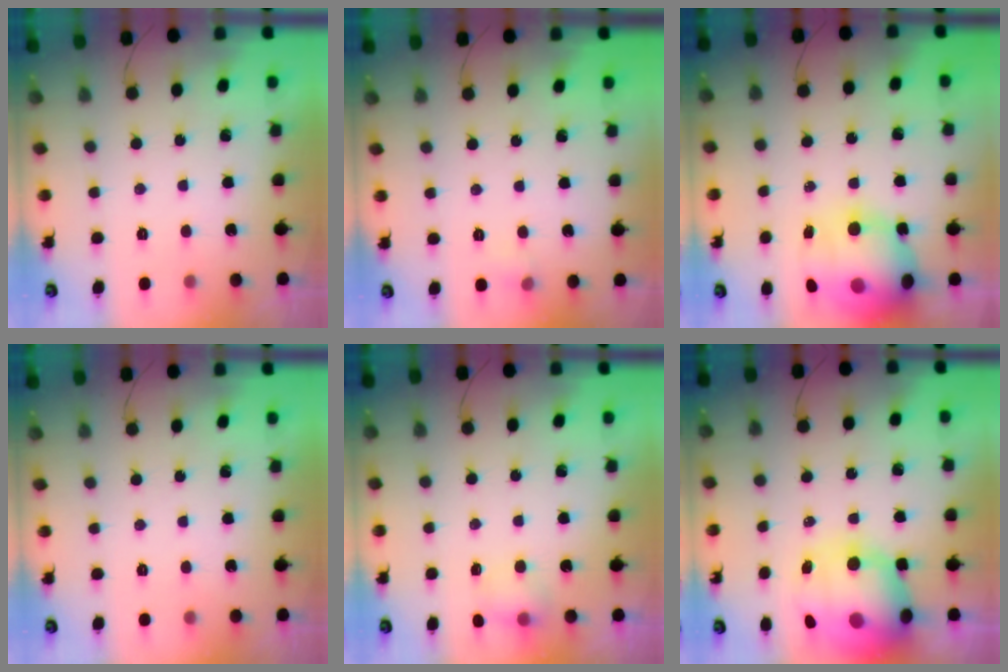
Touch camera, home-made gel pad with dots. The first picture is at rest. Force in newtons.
{"total": 3.4, "press": 3.2, "slide": 1.1}
{"total": 18.4, "press": 17.9, "slide": 4.2}
{"total": 0.0}
{"total": 7.8, "press": 4.2, "slide": 6.5}
{"total": 18.1, "press": 17.6, "slide": 4.3}